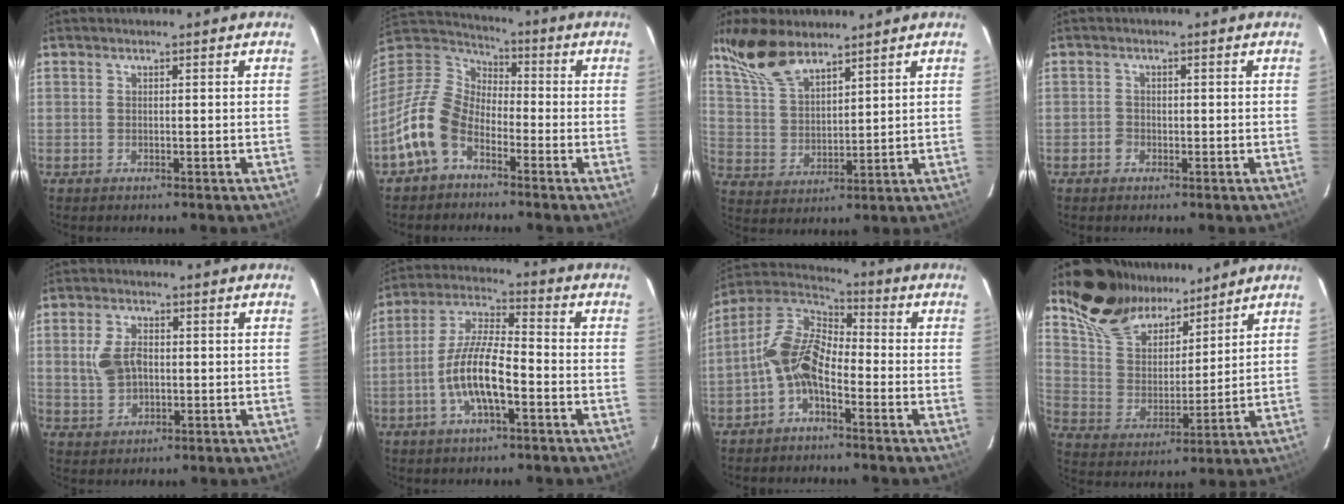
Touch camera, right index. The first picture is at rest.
{"total": 13.0, "force": [-6.6, 8.3, 7.5], "torque": [-0.165, 0.011, -0.138]}
{"total": 10.8, "force": [8.4, 4.1, 5.5], "torque": [-0.117, 0.021, 0.173]}
{"total": 1.3, "force": [-0.7, 1.1, 0.2], "torque": [-0.004, 0.002, -0.012]}
{"total": 6.1, "force": [0.4, 4.1, 4.5], "torque": [-0.097, 0.006, 0.015]}
{"total": 11.3, "force": [-4.1, 3.3, 10.0], "torque": [-0.208, 0.004, -0.078]}
{"total": 9.8, "force": [-3.7, 5.1, 7.4], "torque": [-0.158, 0.020, -0.080]}
{"total": 18.1, "force": [13.7, 8.9, 7.8], "torque": [-0.171, 0.026, 0.261]}